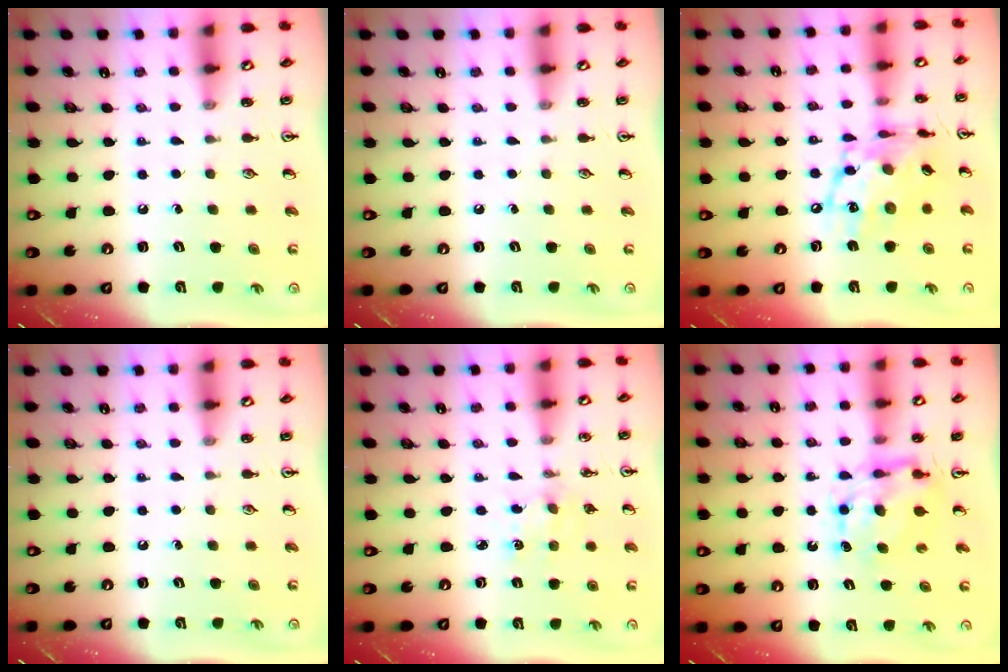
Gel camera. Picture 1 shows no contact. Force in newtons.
{"total": 0.0}
{"total": 14.9, "press": 14.8, "slide": 1.4}
{"total": 0.0}
{"total": 3.1, "press": 3.1, "slide": 0.4}
{"total": 8.2, "press": 8.2, "slide": 0.8}